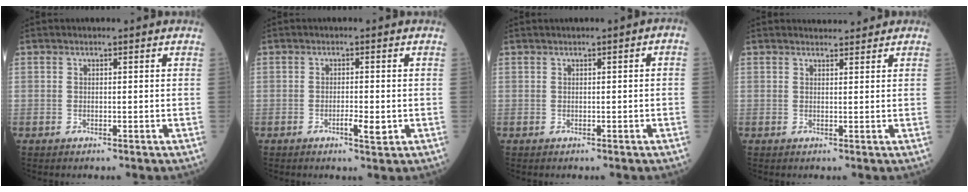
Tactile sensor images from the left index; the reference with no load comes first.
{"total": 1.9, "force": [-0.9, 0.5, 1.6], "torque": [-0.027, -0.002, -0.014]}
{"total": 1.0, "force": [0.1, 0.3, 1.0], "torque": [-0.013, 0.010, 0.003]}
{"total": 3.1, "force": [2.9, 0.8, 0.5], "torque": [-0.006, 0.016, 0.039]}